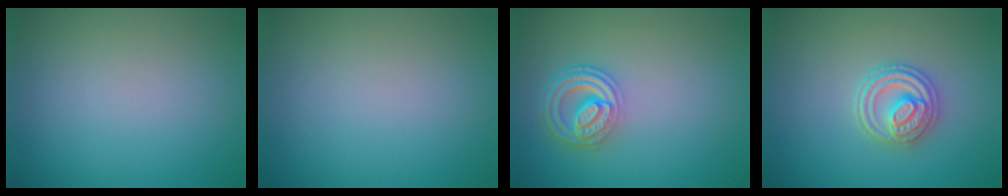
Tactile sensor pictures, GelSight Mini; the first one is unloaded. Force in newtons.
{"total": 0.0}
{"total": 4.6, "press": 3.5, "slide": 2.9}
{"total": 3.6, "press": 3.3, "slide": 1.5}